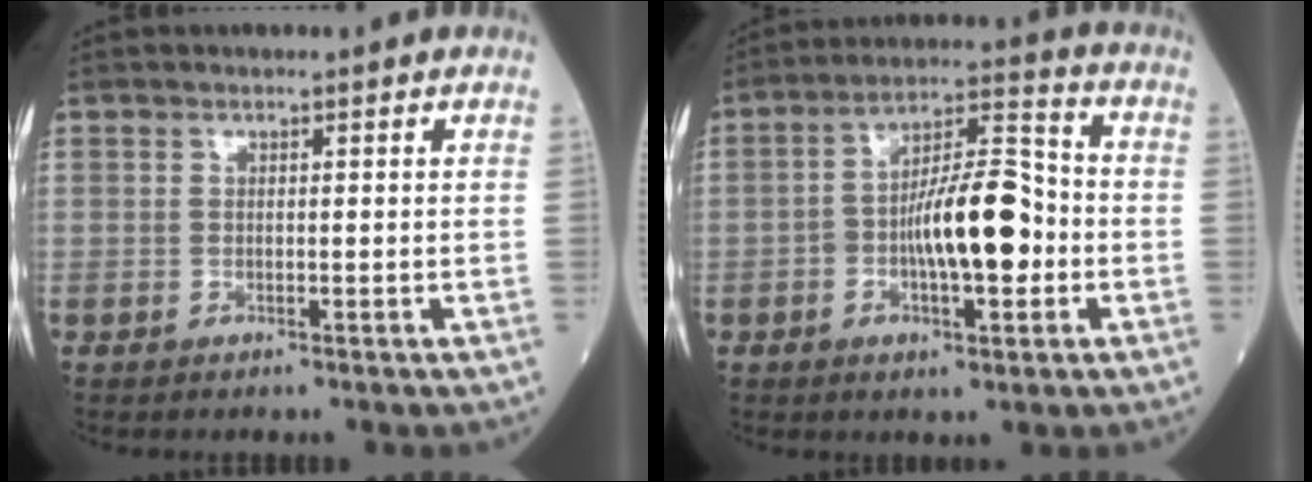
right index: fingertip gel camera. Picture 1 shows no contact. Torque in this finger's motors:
{"motor_torque": [0.51, -0.21, 0.28, 0.17]}